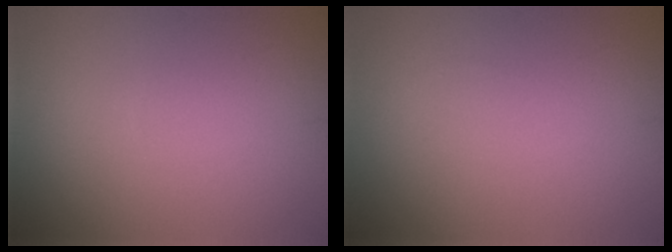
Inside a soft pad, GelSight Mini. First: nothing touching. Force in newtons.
{"total": 0.0}